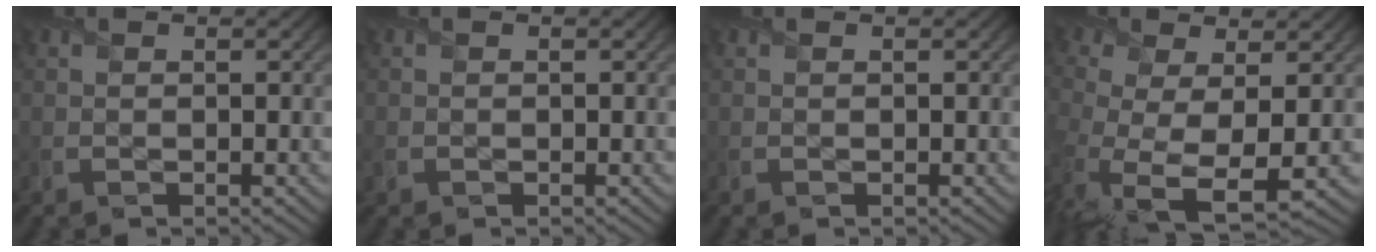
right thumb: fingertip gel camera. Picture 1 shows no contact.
{"total": 0.9, "force": [-0.4, 0.8, 0.2], "torque": [-0.006, -0.007, -0.011]}
{"total": 0.0}
{"total": 9.3, "force": [-0.6, 4.7, 8.0], "torque": [-0.197, -0.022, -0.005]}